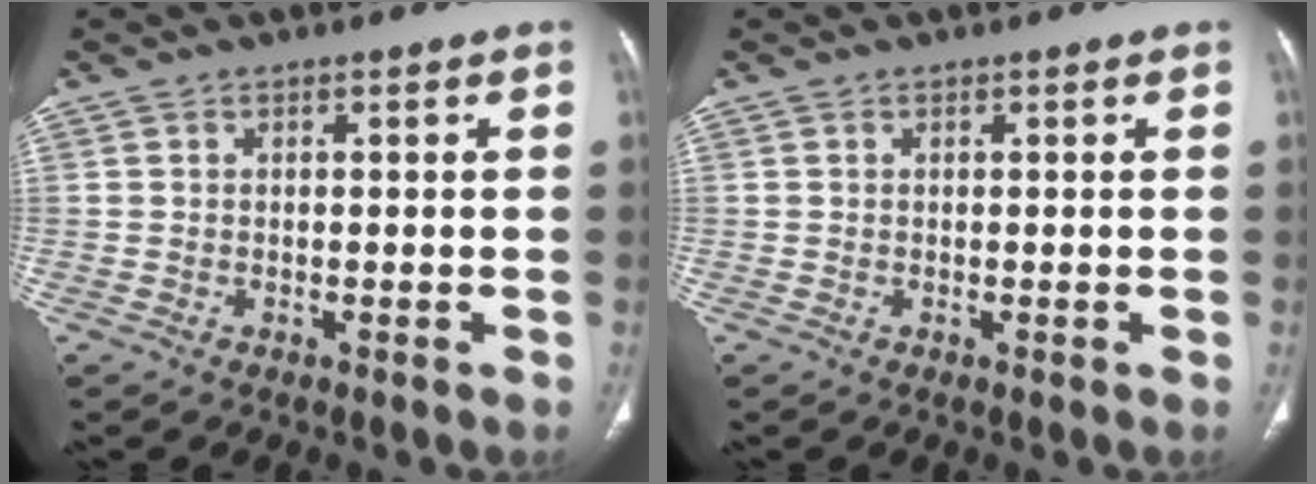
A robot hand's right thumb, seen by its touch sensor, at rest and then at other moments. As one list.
[{"total": 0.0}]